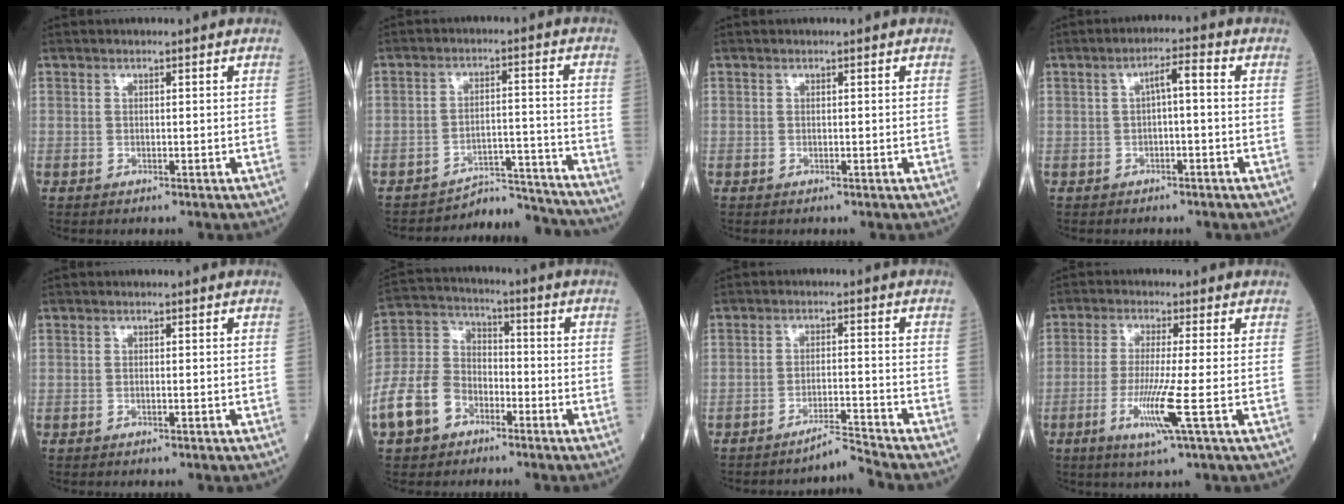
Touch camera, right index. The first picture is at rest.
{"total": 9.2, "force": [-9.1, 0.3, -1.4], "torque": [0.028, 0.043, -0.131]}
{"total": 0.0}
{"total": 3.0, "force": [0.0, 0.5, 2.9], "torque": [-0.046, 0.013, 0.001]}
{"total": 0.0}
{"total": 11.3, "force": [-5.9, 7.8, 5.6], "torque": [-0.148, 0.012, -0.115]}
{"total": 4.3, "force": [-3.9, -1.8, 0.1], "torque": [0.004, -0.010, -0.065]}
{"total": 7.3, "force": [-2.3, -1.1, 6.8], "torque": [-0.139, -0.026, -0.048]}